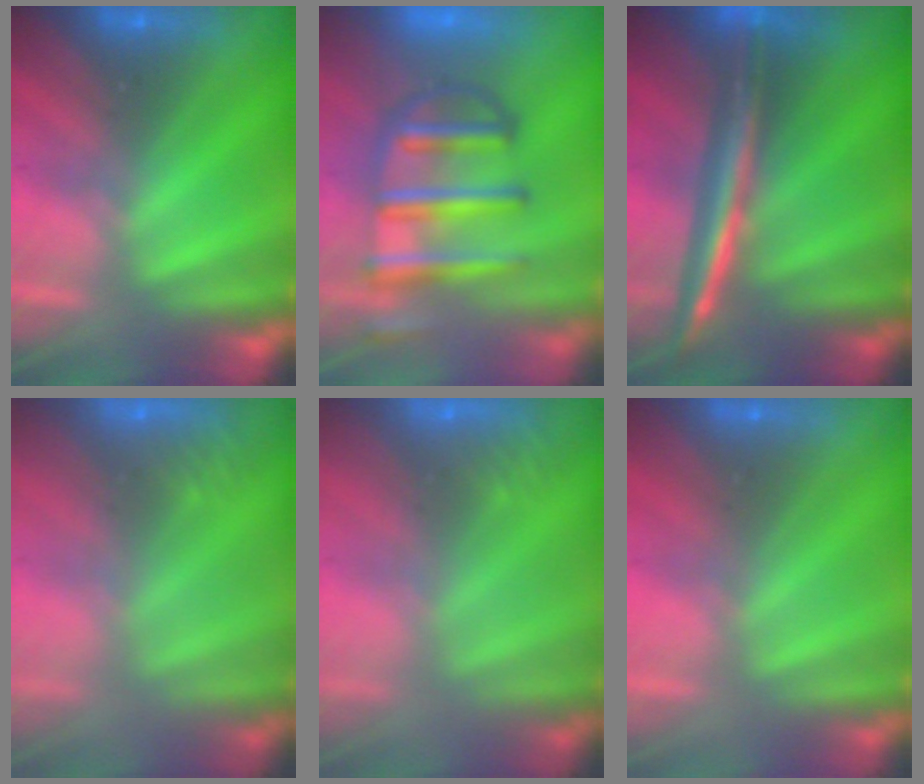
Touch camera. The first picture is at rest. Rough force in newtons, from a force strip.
{"total": 9.4}
{"total": 2.9}
{"total": 2.3}
{"total": 2.3}
{"total": 2.9}